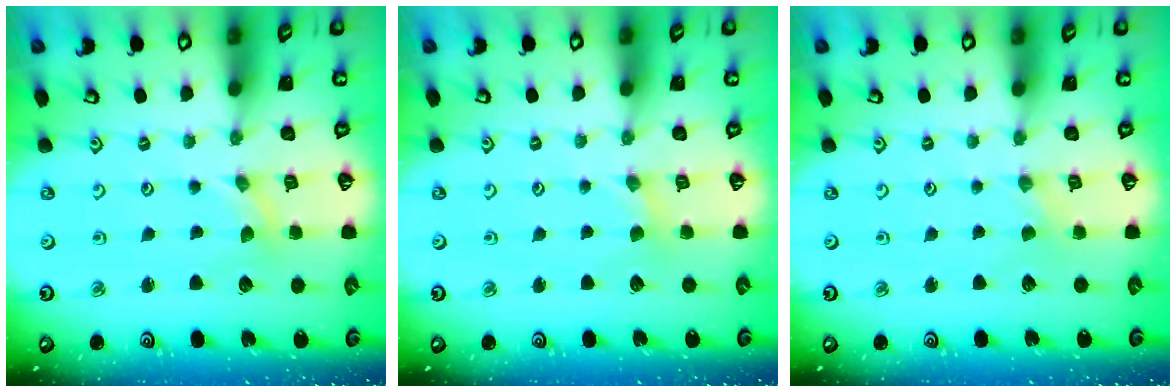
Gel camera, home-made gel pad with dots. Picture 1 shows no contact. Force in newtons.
{"total": 0.9, "press": 0.9, "slide": 0.2}
{"total": 0.0}